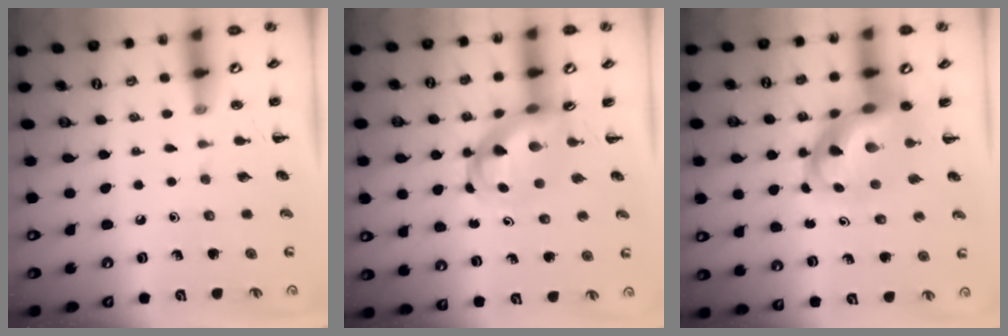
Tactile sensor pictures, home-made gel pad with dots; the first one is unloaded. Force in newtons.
{"total": 4.3, "press": 4.1, "slide": 1.1}
{"total": 10.7, "press": 10.2, "slide": 3.0}